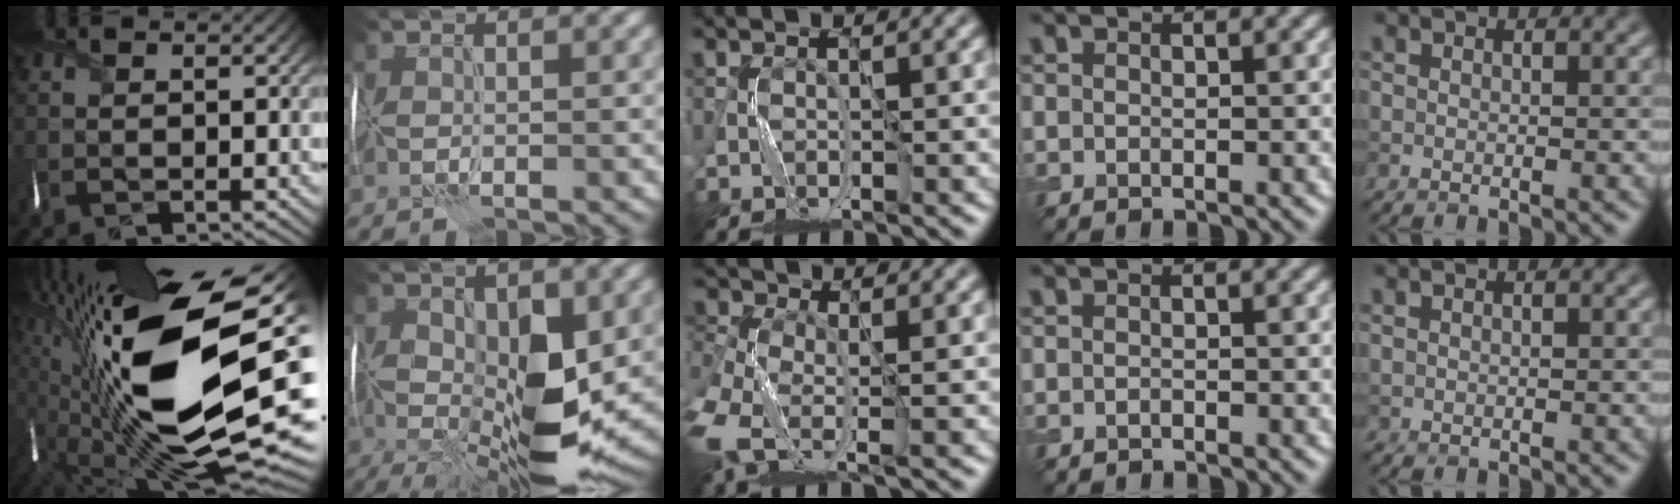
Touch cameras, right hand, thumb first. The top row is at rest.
{"thumb": {"total": 22.1, "force": [1.8, 9.5, 19.8], "torque": [-0.382, -0.039, 0.037]}, "index": {"total": 11.8, "force": [-0.7, 5.5, 10.4], "torque": [-0.193, -0.017, -0.007]}, "middle": {"total": 5.7, "force": [-1.6, 3.6, 4.2], "torque": [-0.106, -0.018, -0.043]}}